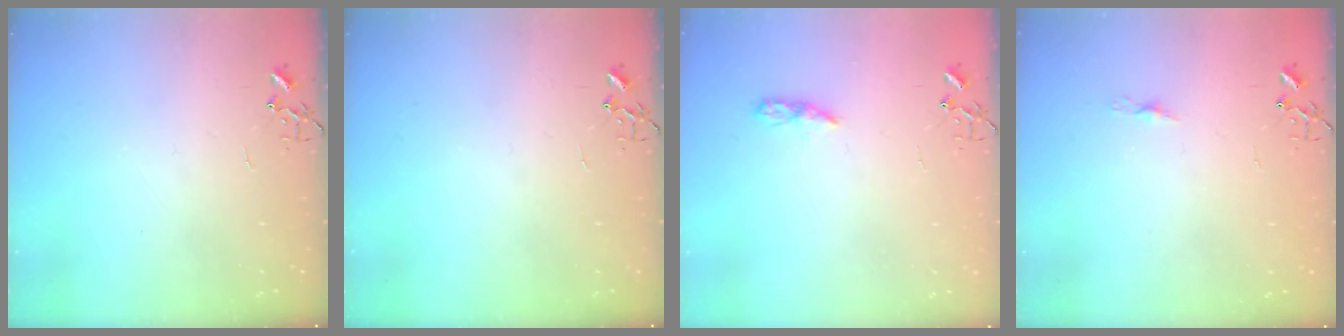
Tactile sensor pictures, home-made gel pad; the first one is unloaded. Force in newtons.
{"total": 0.0}
{"total": 5.1, "press": 5.1, "slide": 0.6}
{"total": 3.8, "press": 3.7, "slide": 0.3}